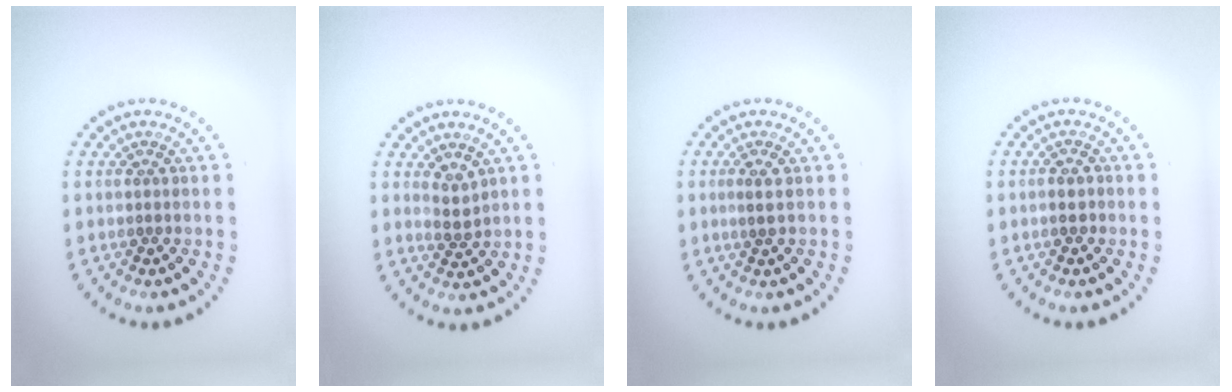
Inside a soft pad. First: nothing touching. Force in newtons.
{"total": 1.5, "press": 1.2, "slide": 0.9}
{"total": 1.0, "press": 0.8, "slide": 0.6}
{"total": 1.1, "press": 1.1, "slide": 0.3}